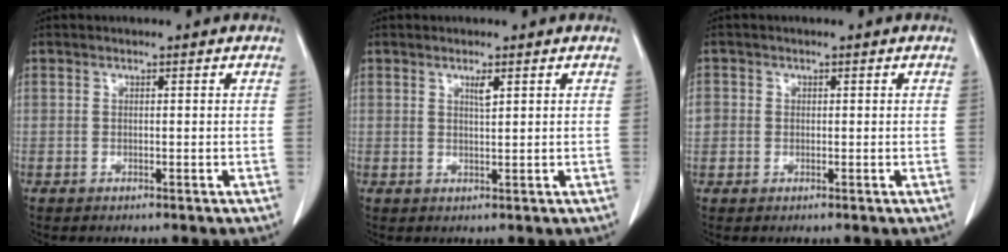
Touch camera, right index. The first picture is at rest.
{"total": 1.4, "force": [0.8, 0.1, 1.2], "torque": [-0.022, -0.004, 0.014]}
{"total": 3.1, "force": [0.1, 3.0, 1.0], "torque": [-0.030, 0.014, 0.007]}